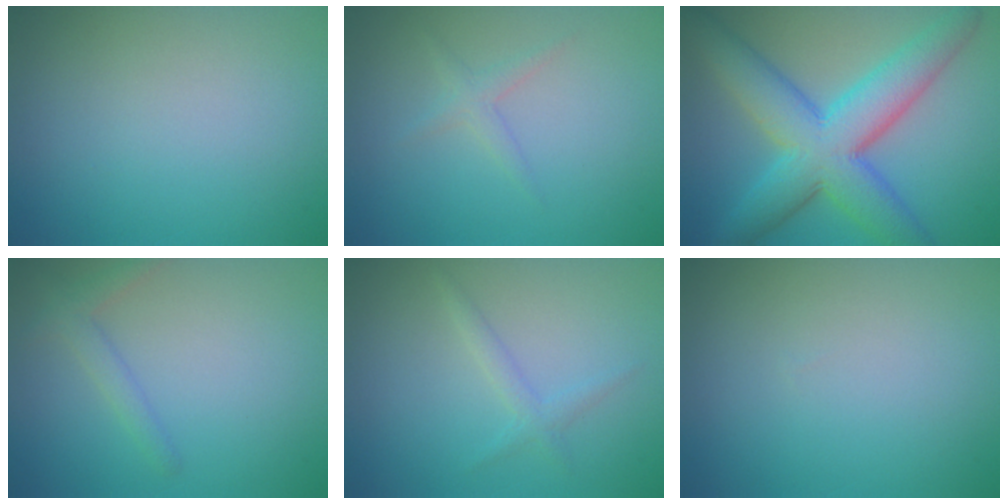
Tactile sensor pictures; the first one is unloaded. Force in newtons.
{"total": 1.2, "press": 1.2, "slide": 0.1}
{"total": 9.5, "press": 9.5, "slide": 0.2}
{"total": 1.8, "press": 1.7, "slide": 0.1}
{"total": 1.4, "press": 1.4, "slide": 0.1}
{"total": 0.0}